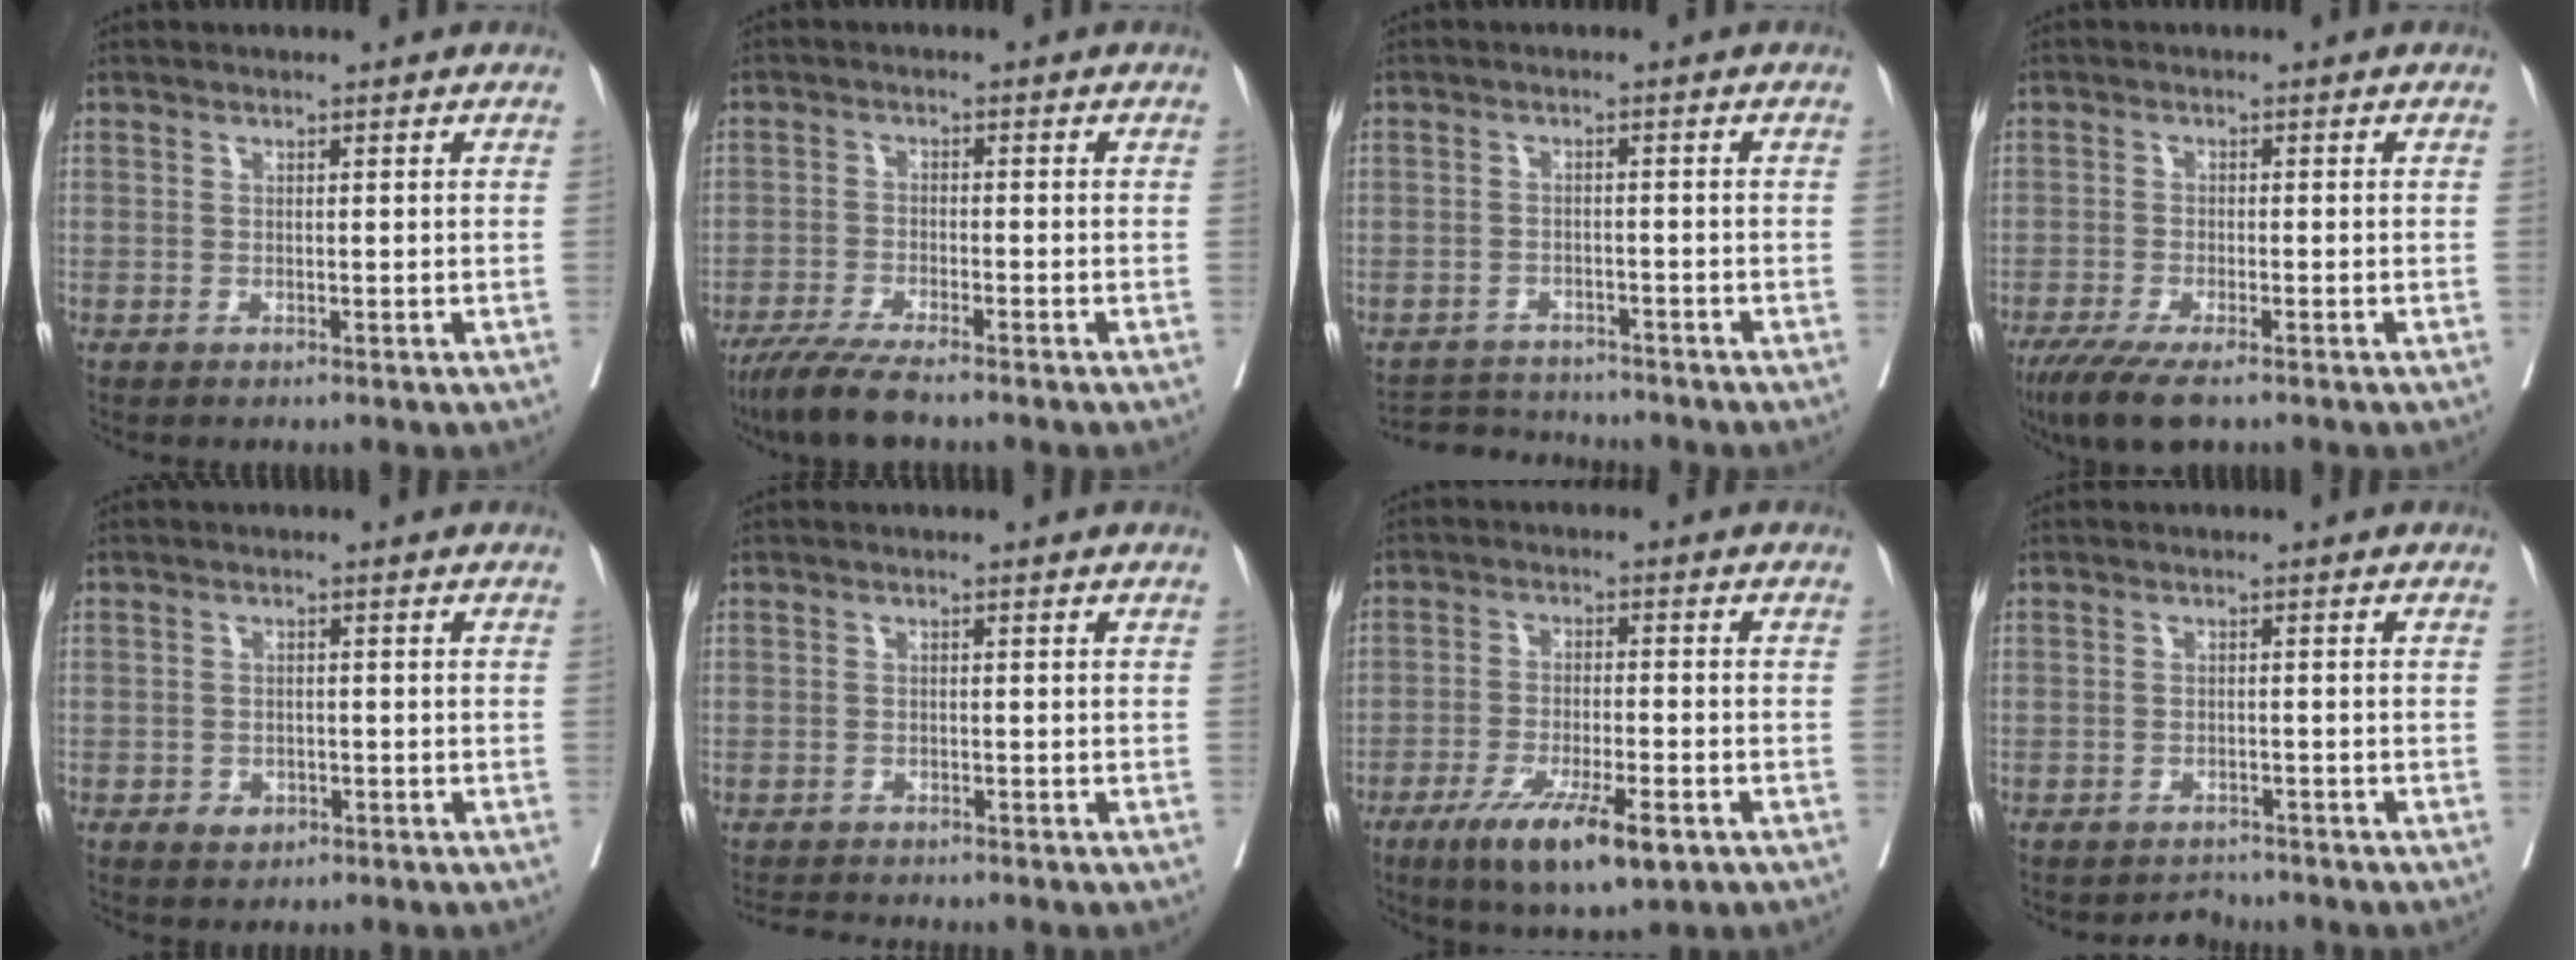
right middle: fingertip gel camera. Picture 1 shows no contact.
{"total": 6.7, "force": [-5.4, 0.2, 4.0], "torque": [-0.068, -0.019, -0.096]}
{"total": 5.2, "force": [-5.2, 0.6, -0.3], "torque": [0.005, 0.004, -0.084]}
{"total": 7.2, "force": [-5.1, 1.5, 4.9], "torque": [-0.080, -0.018, -0.084]}
{"total": 2.0, "force": [-1.0, 1.5, 0.8], "torque": [-0.010, 0.004, -0.009]}
{"total": 2.4, "force": [-2.4, -0.1, -0.1], "torque": [0.004, -0.013, -0.040]}
{"total": 10.6, "force": [-5.9, 2.1, 8.5], "torque": [-0.148, -0.022, -0.091]}
{"total": 2.4, "force": [-2.3, 0.6, -0.6], "torque": [0.007, -0.006, -0.036]}